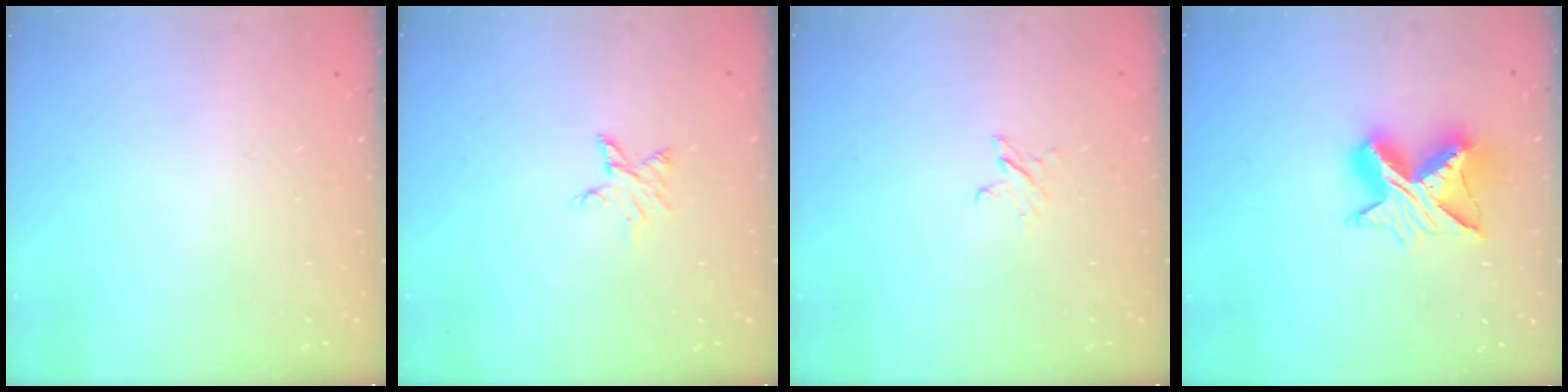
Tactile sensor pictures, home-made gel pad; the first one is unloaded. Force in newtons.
{"total": 3.6, "press": 3.6, "slide": 0.3}
{"total": 2.3, "press": 2.3, "slide": 0.3}
{"total": 11.5, "press": 11.4, "slide": 0.7}